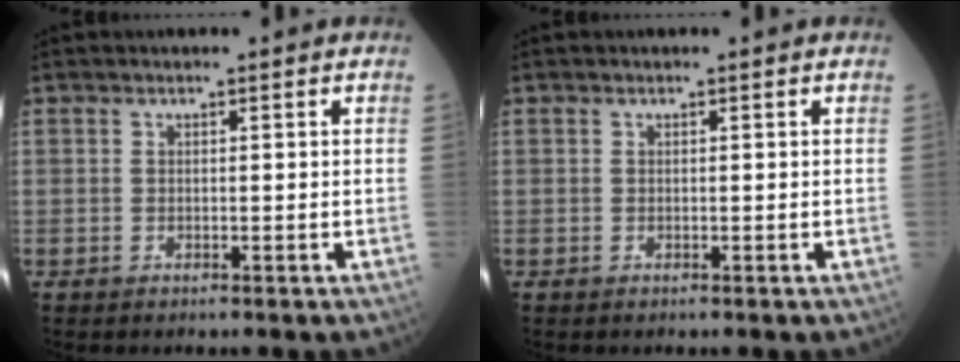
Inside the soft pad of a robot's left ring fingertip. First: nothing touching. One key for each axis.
{"total": 0.0}